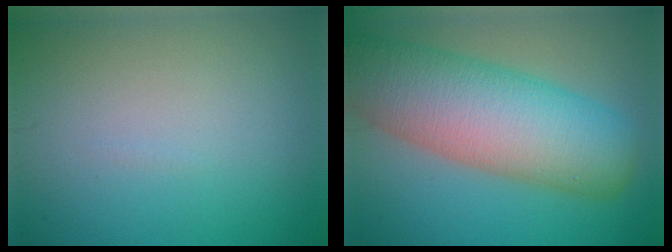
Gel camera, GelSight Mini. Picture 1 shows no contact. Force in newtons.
{"total": 11.3, "press": 11.3, "slide": 0.6}